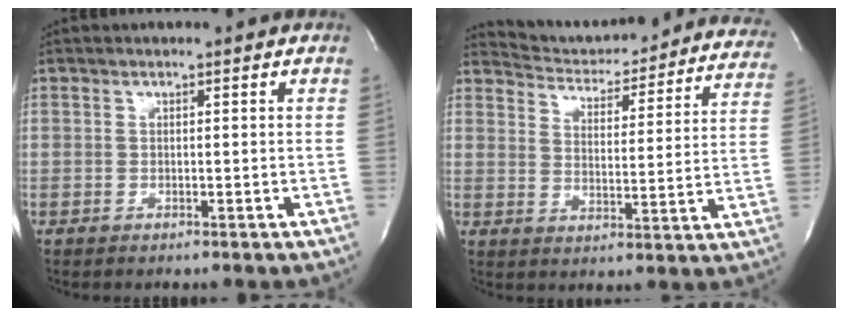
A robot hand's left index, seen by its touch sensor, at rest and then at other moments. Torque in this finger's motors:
{"motor_torque": [0.11, -0.32, 0.08, -0.03]}